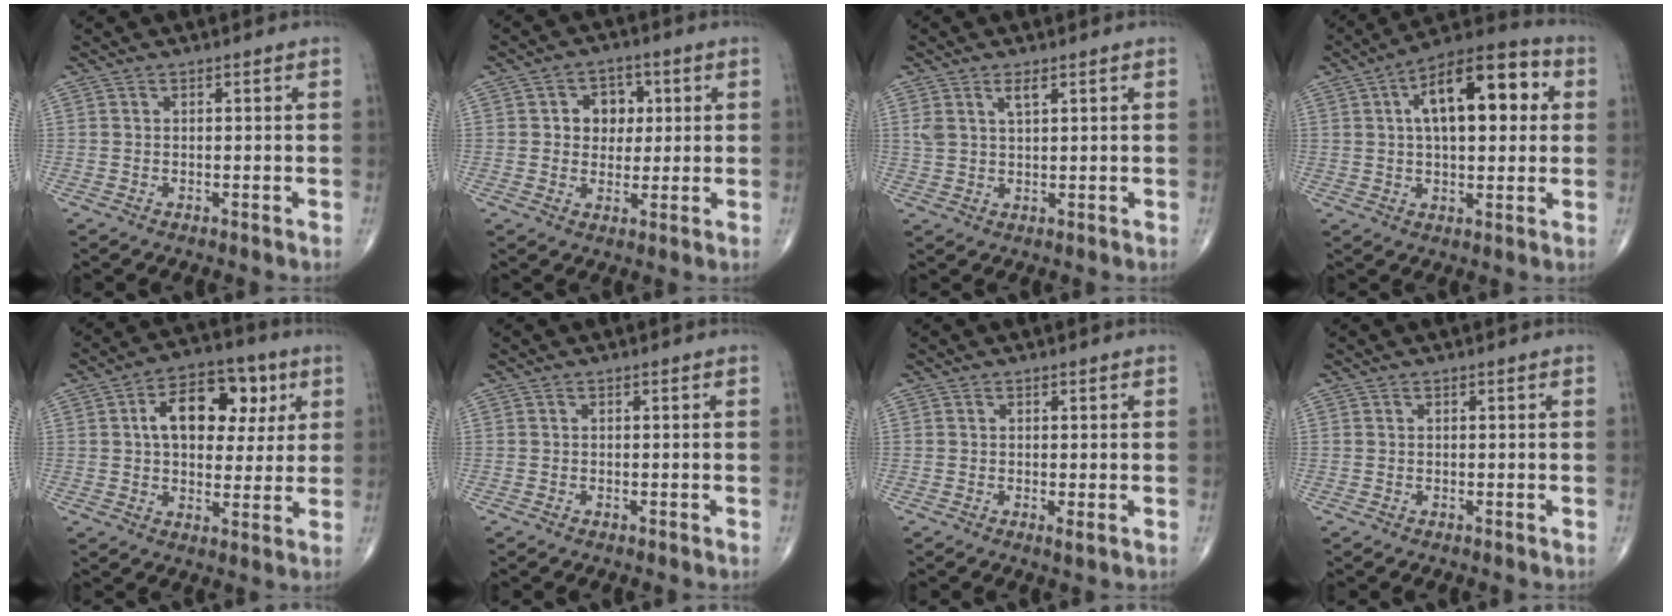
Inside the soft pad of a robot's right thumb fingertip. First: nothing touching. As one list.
[{"total": 6.6, "force": [1.4, 5.3, 3.6], "torque": [-0.011, 0.002, 0.017]}, {"total": 3.4, "force": [1.9, 1.3, 2.6], "torque": [-0.051, -0.002, 0.041]}, {"total": 17.5, "force": [4.1, 8.2, 14.9], "torque": [-0.200, 0.022, 0.055]}, {"total": 14.8, "force": [4.1, 9.2, 10.9], "torque": [-0.128, 0.009, 0.059]}, {"total": 0.0}, {"total": 0.9, "force": [0.0, 0.1, 0.9], "torque": [-0.016, -0.005, -0.002]}, {"total": 0.0}]